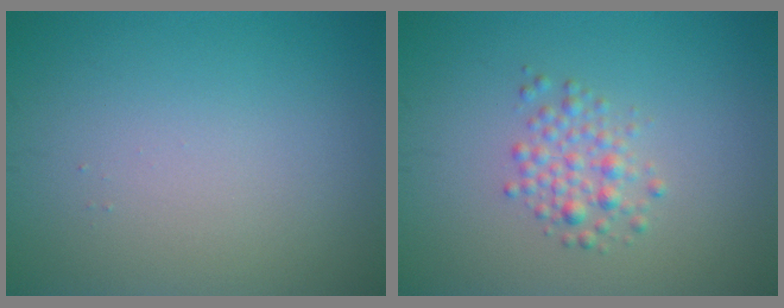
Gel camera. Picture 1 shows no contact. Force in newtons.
{"total": 2.2, "press": 2.2, "slide": 0.1}